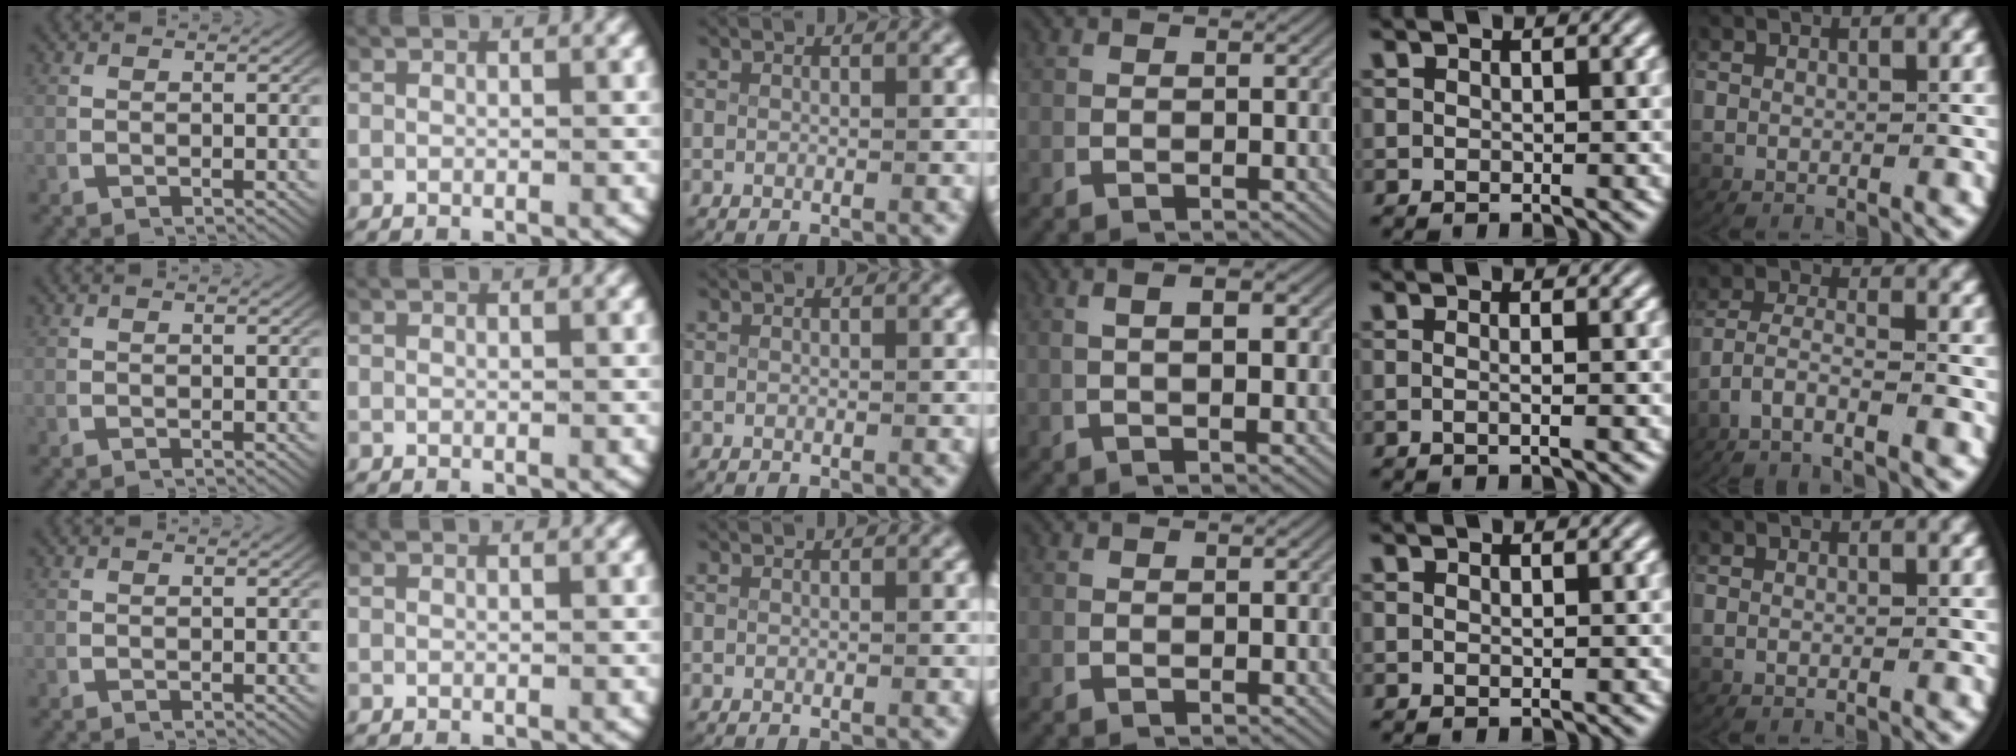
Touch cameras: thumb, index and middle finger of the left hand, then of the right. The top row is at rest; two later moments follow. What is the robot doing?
{"motion": "lift_and_place", "object": "towel"}